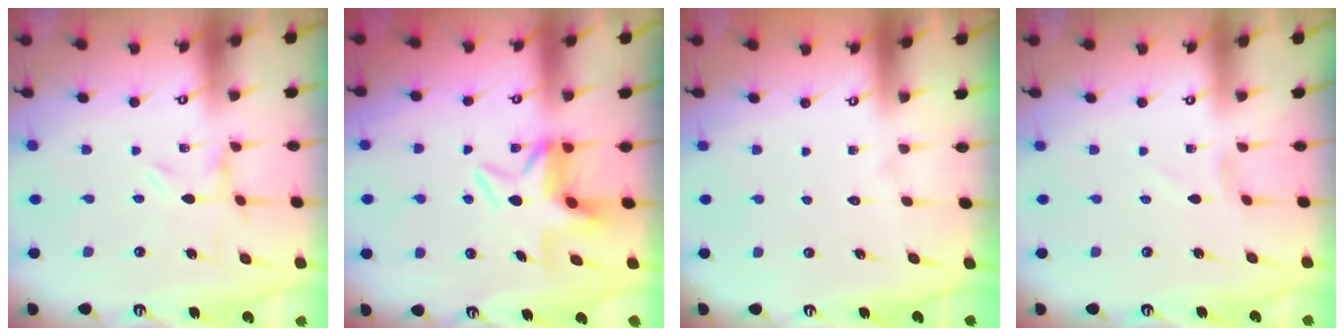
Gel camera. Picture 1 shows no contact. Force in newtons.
{"total": 5.9, "press": 5.5, "slide": 2.1}
{"total": 1.7, "press": 1.7, "slide": 0.1}
{"total": 1.2, "press": 1.2, "slide": 0.1}